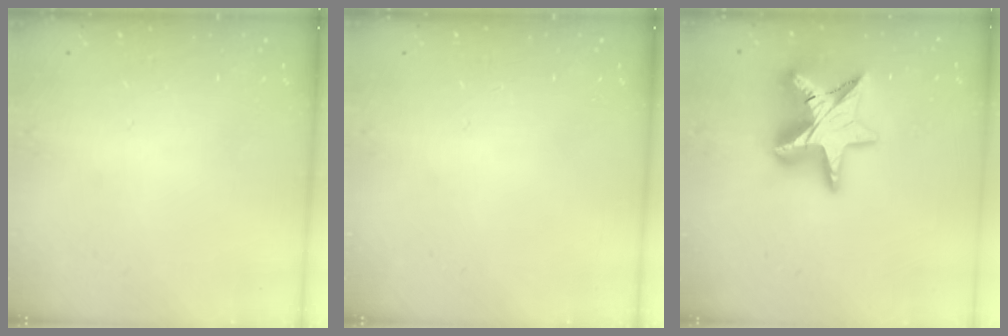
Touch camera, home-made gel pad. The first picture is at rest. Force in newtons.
{"total": 0.0}
{"total": 20.0, "press": 19.9, "slide": 1.7}